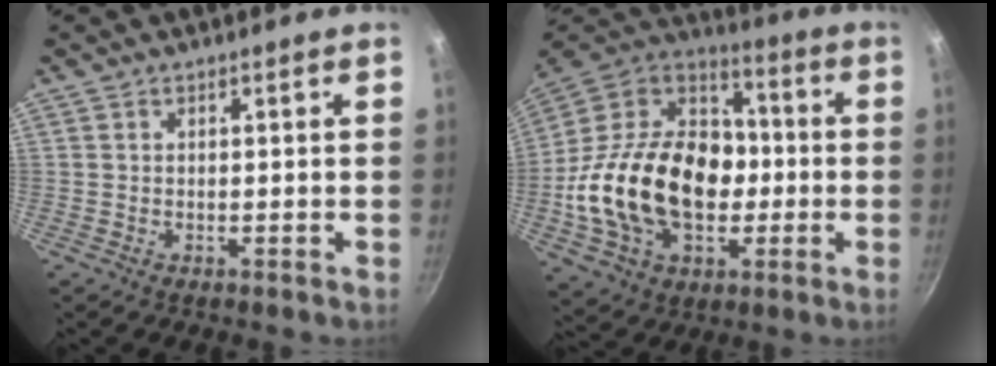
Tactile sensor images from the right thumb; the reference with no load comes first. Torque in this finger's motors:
{"motor_torque": [2.37, 2.64, 2.19, -0.58, 0.59]}